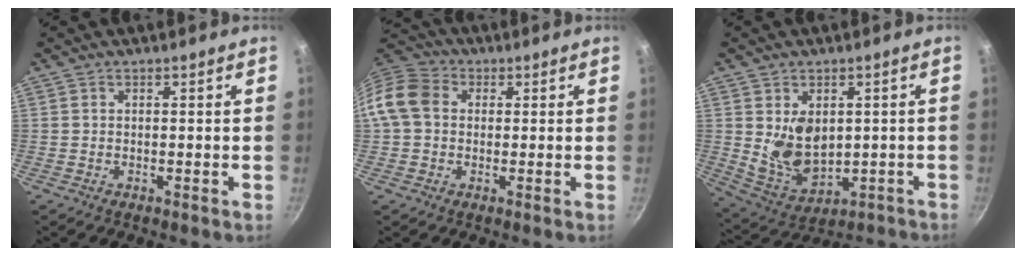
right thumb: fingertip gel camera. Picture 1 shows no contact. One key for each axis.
{"total": 9.7, "fx": 0.8, "fy": 7.9, "fz": 5.6, "tx": -0.088, "ty": 0.023, "tz": -0.005}
{"total": 9.0, "fx": 0.0, "fy": 6.5, "fz": 6.2, "tx": -0.081, "ty": -0.009, "tz": 0.028}